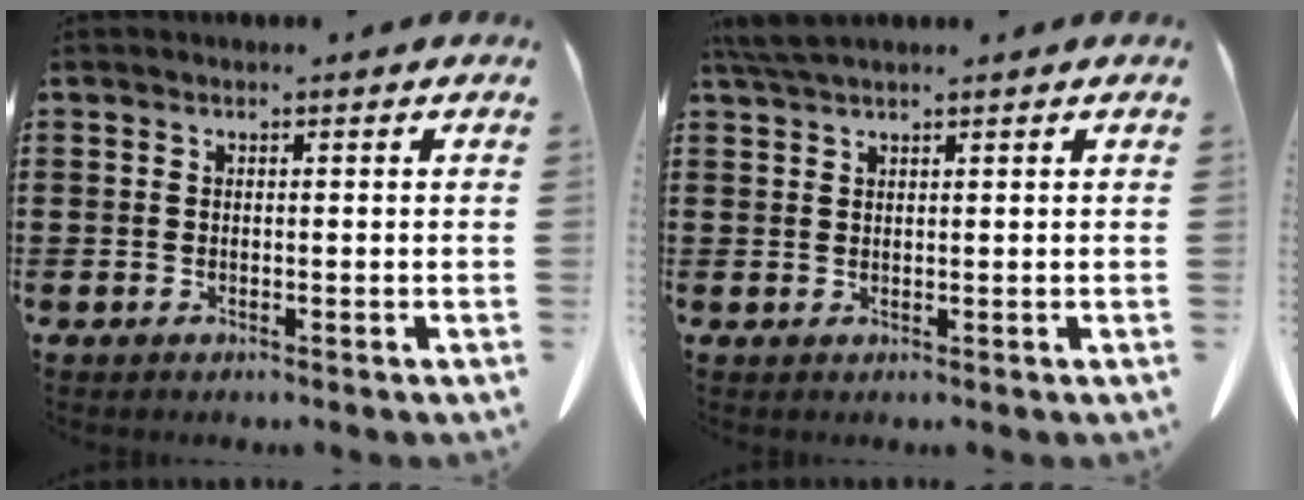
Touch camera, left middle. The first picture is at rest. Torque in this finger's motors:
{"motor_torque": [0.51, 0.43, 0.12, 0.04]}